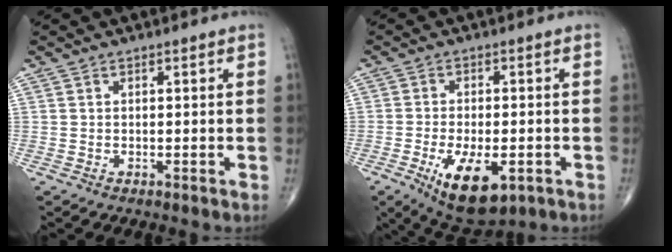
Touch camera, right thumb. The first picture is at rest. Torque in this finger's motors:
{"motor_torque": [-0.01, 0.14, 0.40, 0.02, 0.12]}